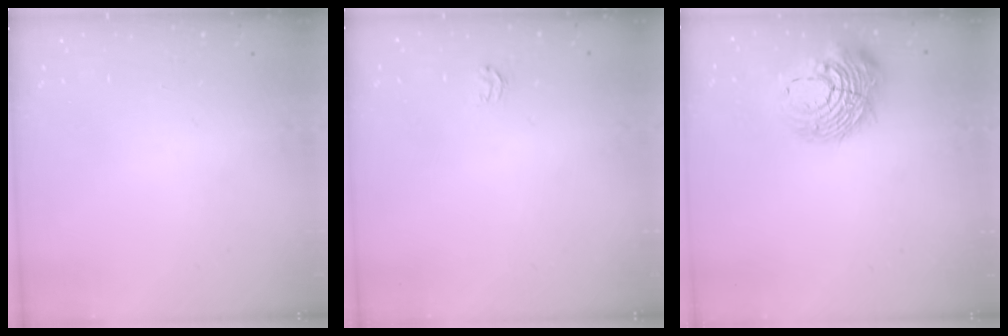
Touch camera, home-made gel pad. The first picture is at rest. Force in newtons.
{"total": 2.9, "press": 2.9, "slide": 0.1}
{"total": 16.6, "press": 16.5, "slide": 1.8}